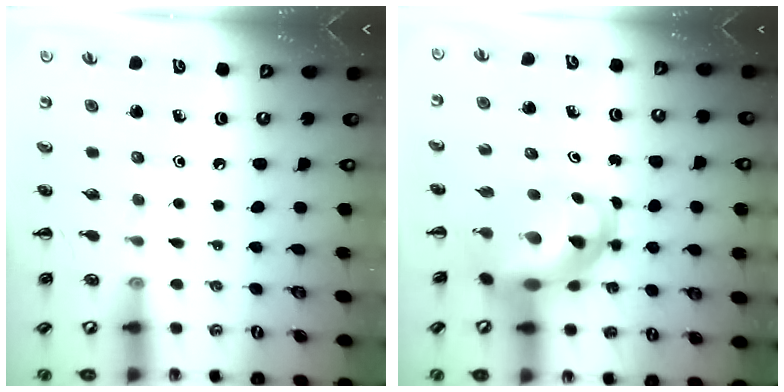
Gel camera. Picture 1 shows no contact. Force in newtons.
{"total": 12.4, "press": 11.9, "slide": 3.2}